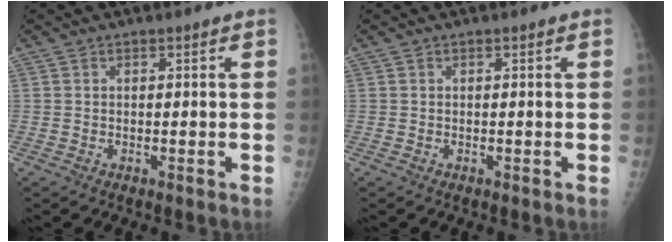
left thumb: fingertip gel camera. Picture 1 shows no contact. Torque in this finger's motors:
{"motor_torque": [0.01, 0.04, -0.13, -0.09, 0.00]}